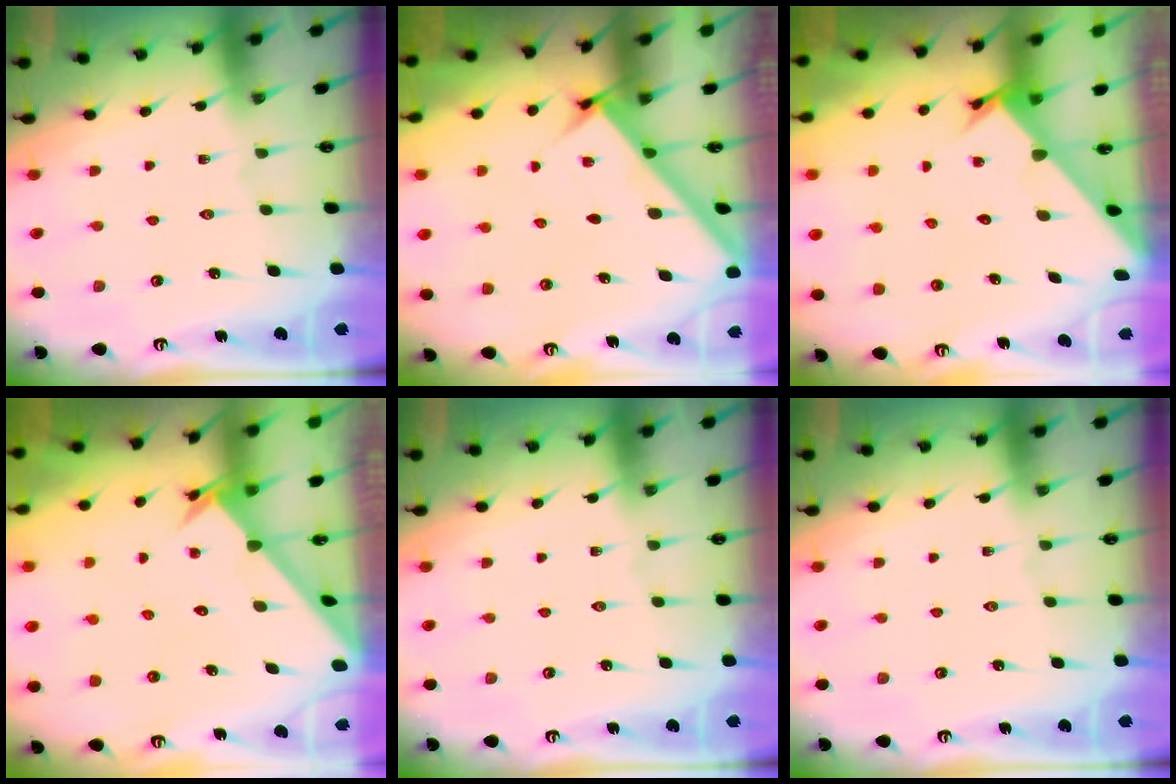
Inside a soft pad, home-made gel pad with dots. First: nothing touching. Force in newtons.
{"total": 2.7, "press": 2.7, "slide": 0.3}
{"total": 2.1, "press": 2.1, "slide": 0.2}
{"total": 2.5, "press": 2.5, "slide": 0.2}
{"total": 0.0}
{"total": 0.0}